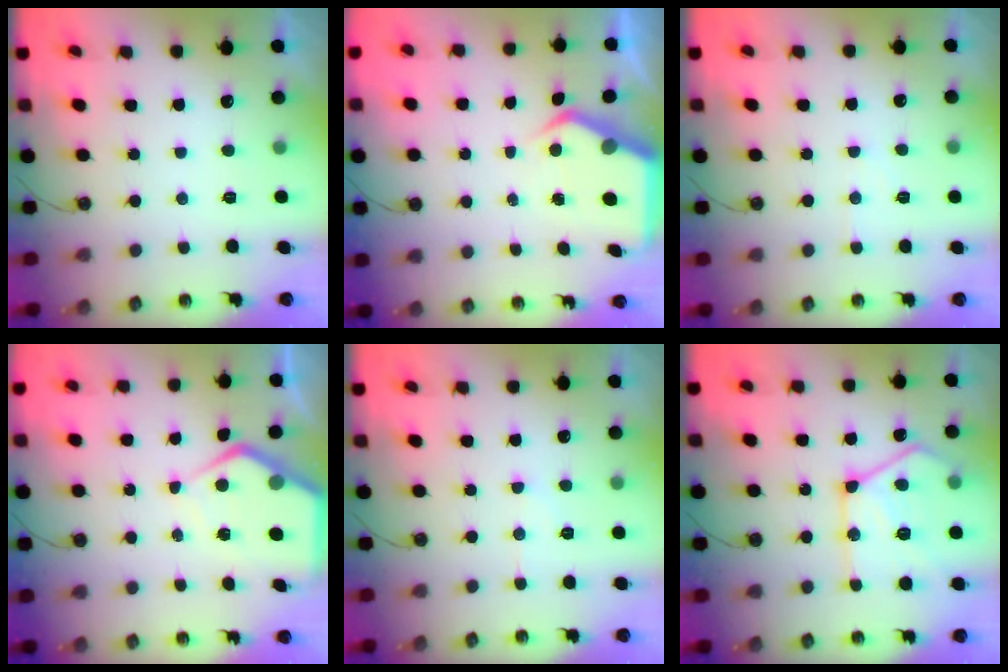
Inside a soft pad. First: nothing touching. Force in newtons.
{"total": 4.8, "press": 4.8, "slide": 0.3}
{"total": 4.7, "press": 4.7, "slide": 0.6}
{"total": 7.1, "press": 7.1, "slide": 0.5}
{"total": 7.1, "press": 7.0, "slide": 0.8}
{"total": 19.5, "press": 19.4, "slide": 1.8}